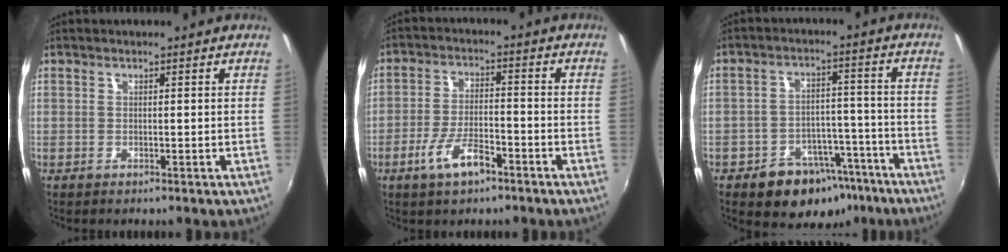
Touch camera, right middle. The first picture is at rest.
{"total": 7.6, "force": [-4.6, 2.5, 5.6], "torque": [-0.116, -0.005, -0.081]}
{"total": 12.8, "force": [-8.4, 8.3, 4.8], "torque": [-0.091, 0.029, -0.099]}